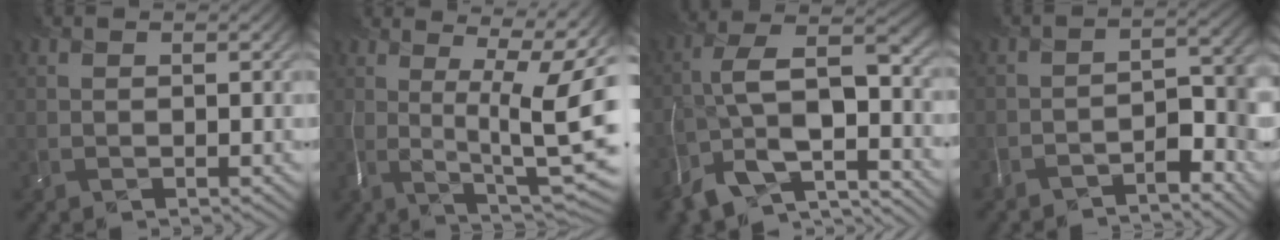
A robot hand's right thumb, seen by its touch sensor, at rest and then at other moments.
{"total": 13.2, "force": [1.6, 2.5, 12.8], "torque": [-0.171, 0.016, 0.046]}
{"total": 12.8, "force": [-8.1, 4.7, 8.7], "torque": [-0.176, -0.004, -0.149]}
{"total": 4.5, "force": [-4.4, 0.2, 1.1], "torque": [0.000, 0.008, -0.069]}